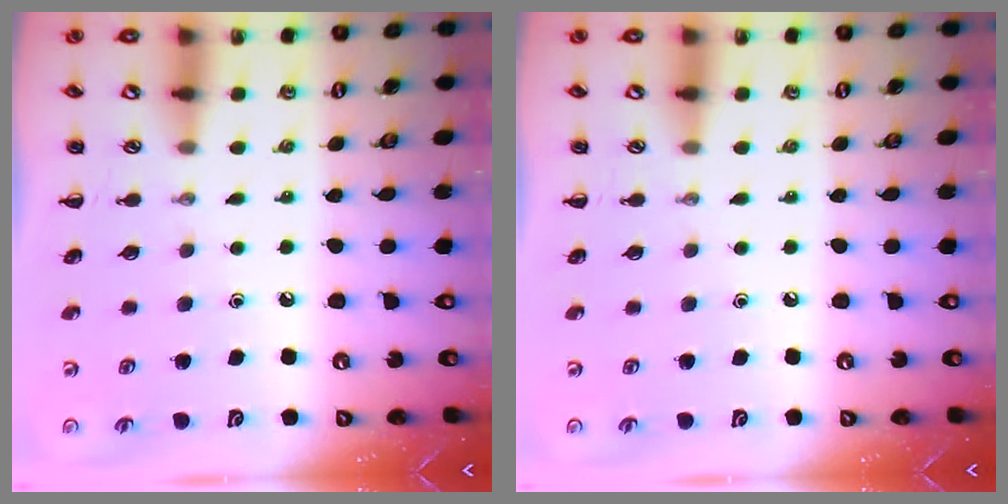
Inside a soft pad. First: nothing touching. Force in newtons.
{"total": 0.0}